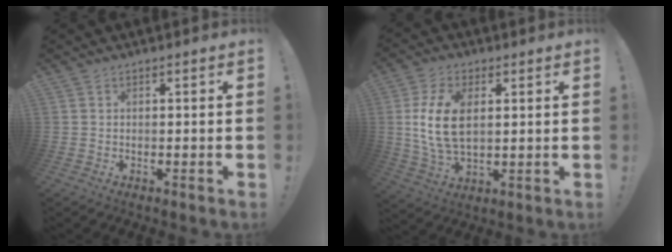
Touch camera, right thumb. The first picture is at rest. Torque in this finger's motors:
{"motor_torque": [0.80, 2.22, 0.74, -0.56, 0.52]}